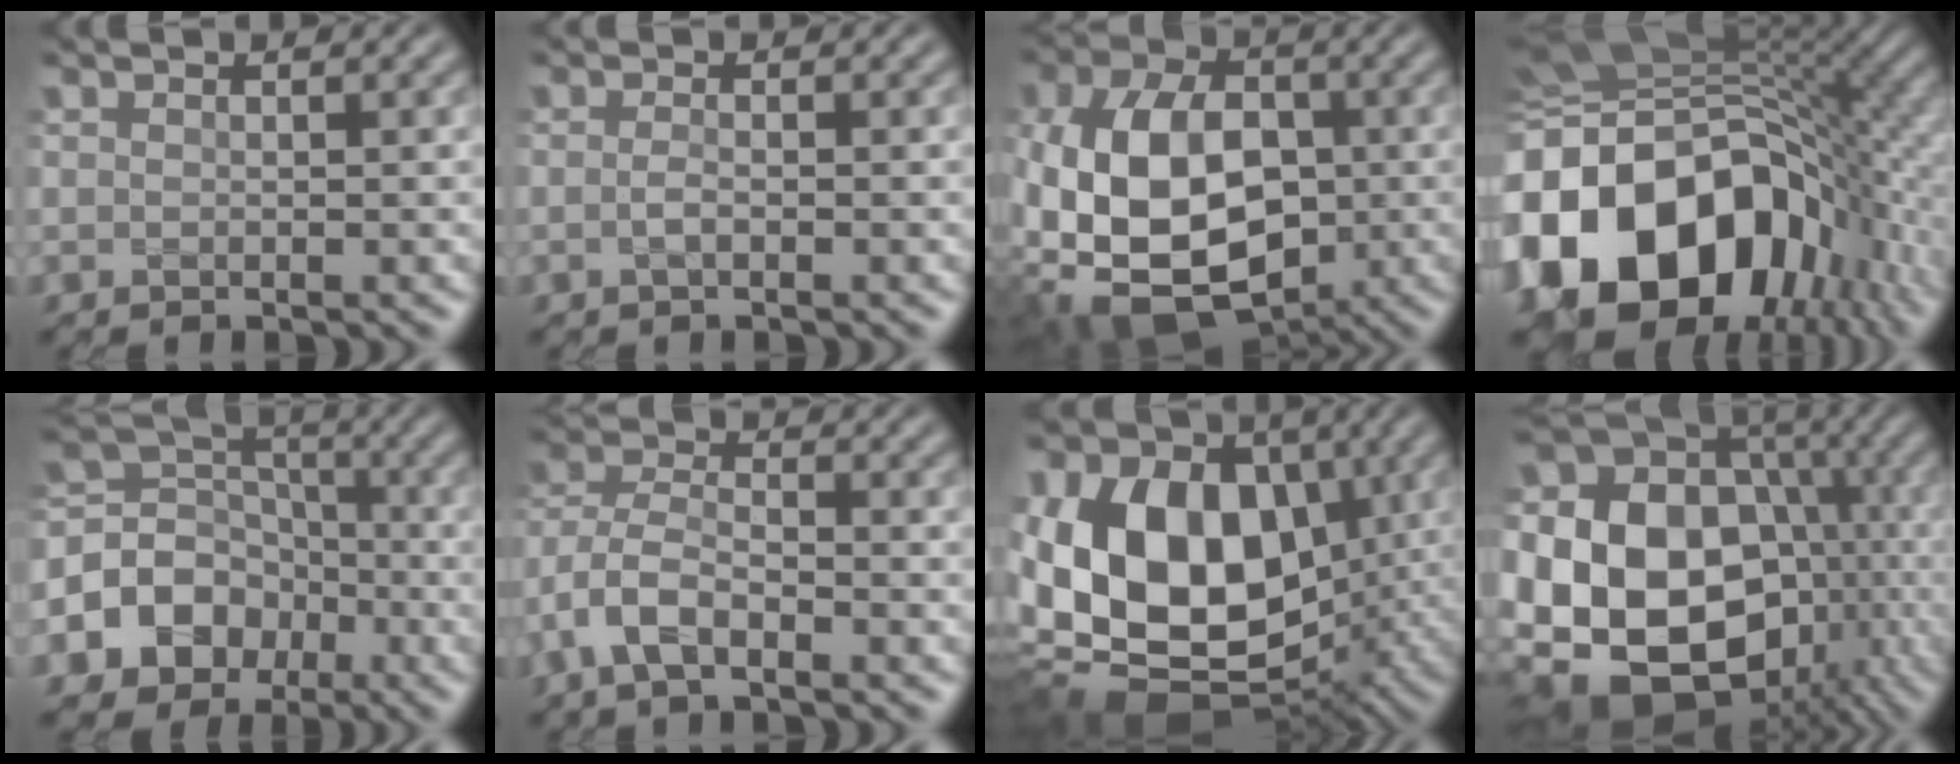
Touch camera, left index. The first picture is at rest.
{"total": 1.0, "force": [-0.3, 0.3, 0.9], "torque": [-0.021, 0.000, -0.008]}
{"total": 15.7, "force": [-2.4, 10.9, 11.0], "torque": [-0.200, -0.026, -0.040]}
{"total": 18.6, "force": [-5.4, 12.4, 12.7], "torque": [-0.235, 0.005, -0.110]}
{"total": 8.0, "force": [-3.0, 6.9, 2.8], "torque": [-0.049, 0.013, -0.087]}
{"total": 4.7, "force": [-2.3, 2.3, 3.4], "torque": [-0.074, 0.003, -0.058]}
{"total": 17.8, "force": [0.9, 12.8, 12.3], "torque": [-0.211, 0.000, 0.021]}
{"total": 21.0, "force": [-3.0, 16.9, 12.1], "torque": [-0.227, -0.019, -0.045]}